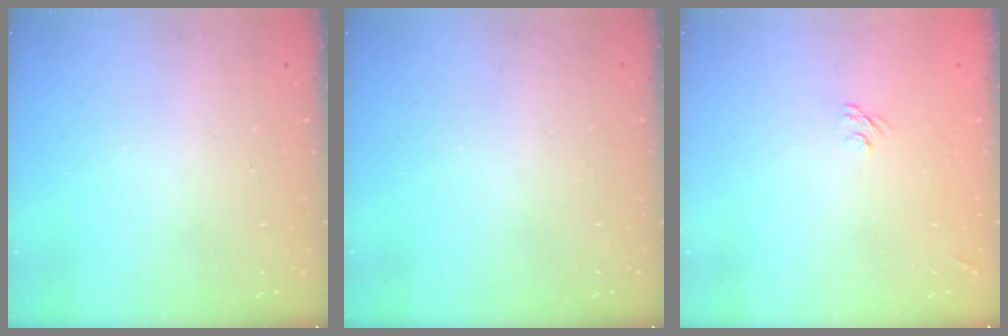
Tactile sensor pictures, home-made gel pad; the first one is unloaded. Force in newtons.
{"total": 0.0}
{"total": 7.4, "press": 7.3, "slide": 1.2}